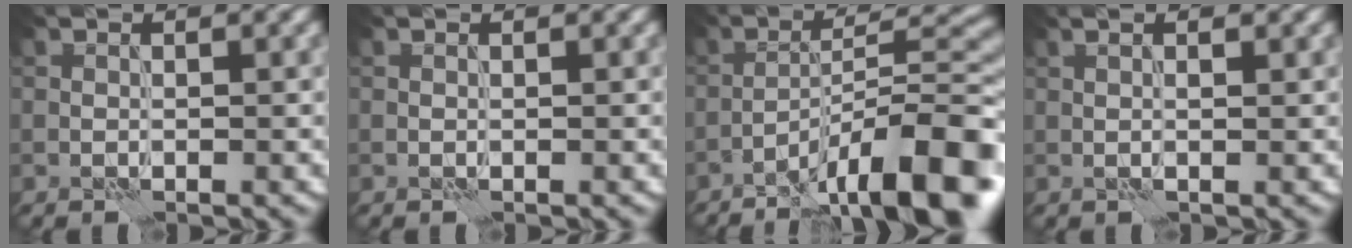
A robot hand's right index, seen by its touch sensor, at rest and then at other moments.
{"total": 0.0}
{"total": 13.3, "force": [-8.1, 2.7, 10.2], "torque": [-0.154, 0.015, -0.131]}
{"total": 3.1, "force": [1.5, 1.1, 2.5], "torque": [-0.022, 0.018, -0.001]}